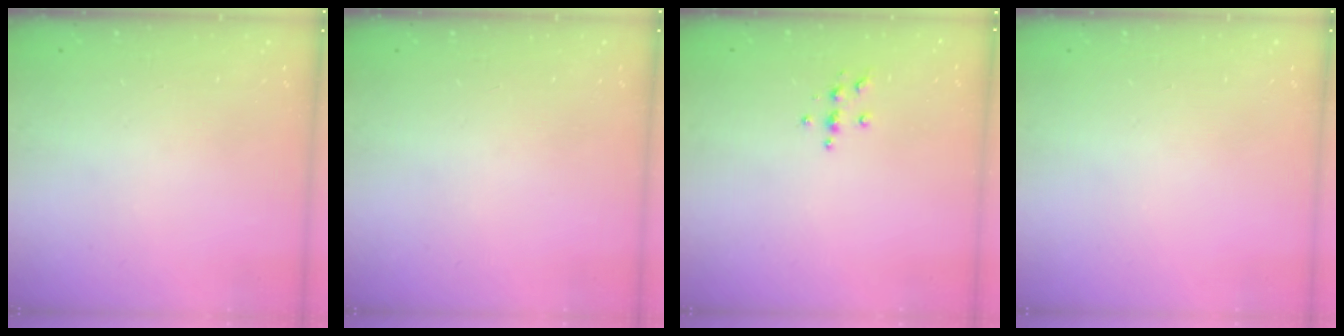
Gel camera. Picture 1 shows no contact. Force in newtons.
{"total": 0.0}
{"total": 3.7, "press": 3.7, "slide": 0.4}
{"total": 0.0}